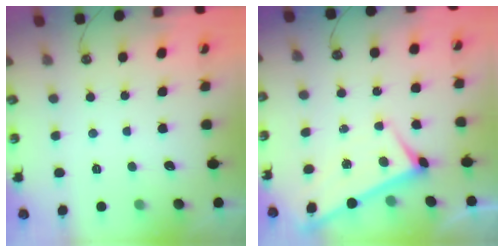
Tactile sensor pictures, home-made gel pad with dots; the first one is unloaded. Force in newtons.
{"total": 1.2, "press": 1.2, "slide": 0.1}